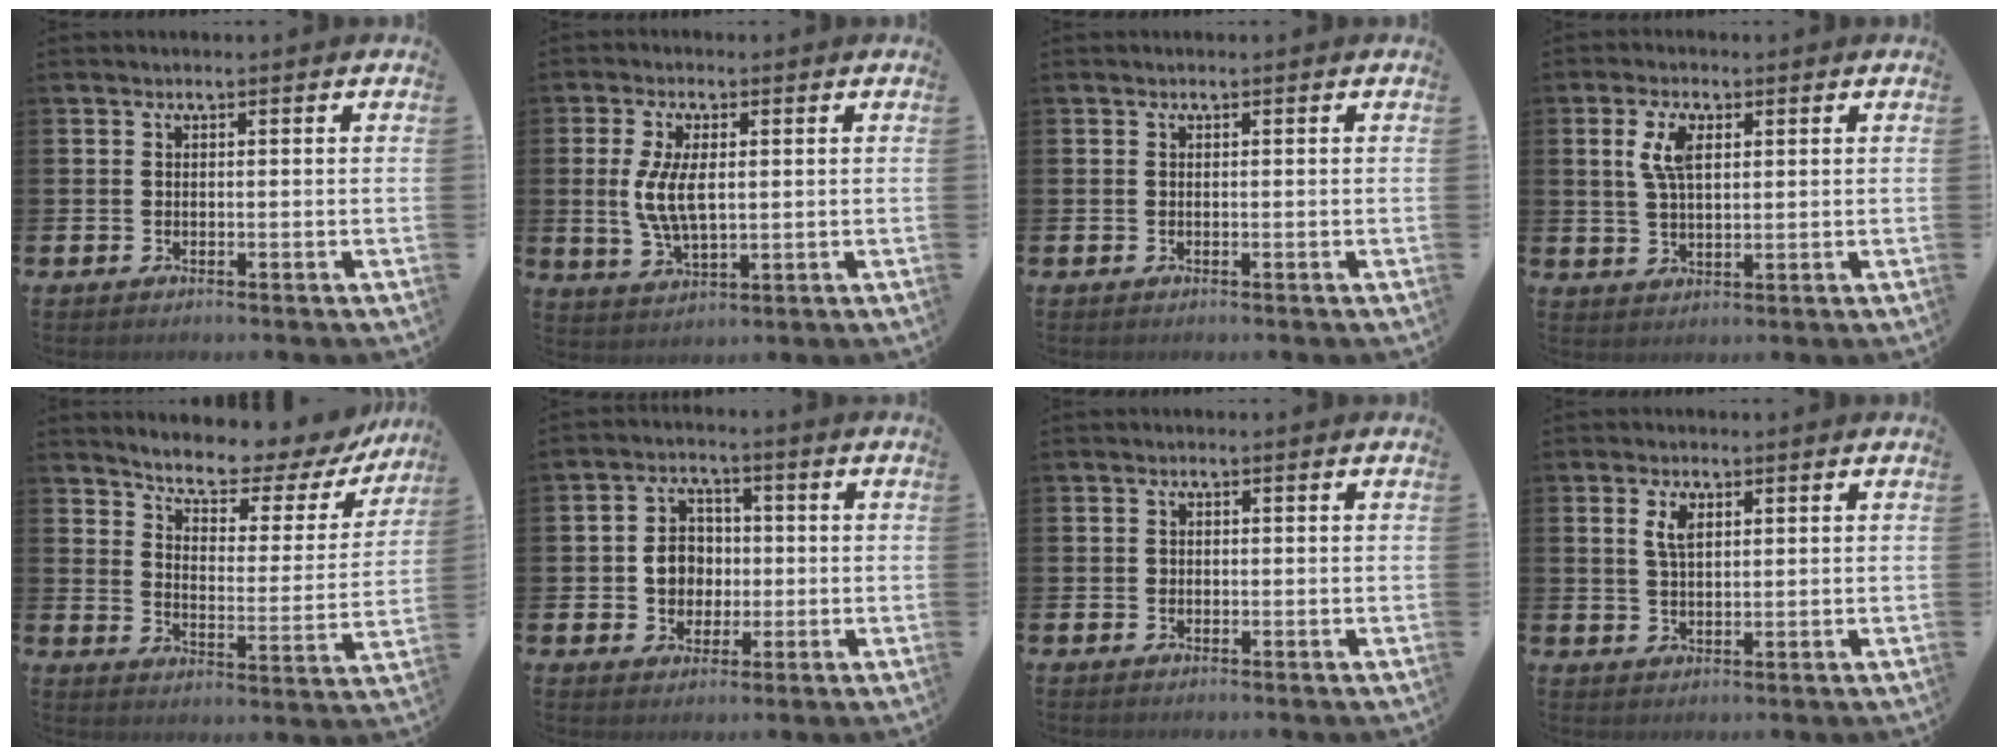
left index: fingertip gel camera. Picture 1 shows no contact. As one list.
[{"total": 6.6, "force": [1.0, 3.1, 5.7], "torque": [-0.102, 0.006, 0.017]}, {"total": 0.0}, {"total": 4.9, "force": [2.2, 2.2, 3.8], "torque": [-0.058, -0.001, 0.033]}, {"total": 6.9, "force": [6.3, 1.7, 2.4], "torque": [-0.074, -0.048, 0.104]}, {"total": 5.4, "force": [-0.1, 4.8, 2.5], "torque": [-0.045, 0.009, -0.008]}, {"total": 0.8, "force": [-0.1, 0.7, 0.2], "torque": [-0.004, 0.006, -0.004]}, {"total": 3.0, "force": [1.7, 1.4, 1.9], "torque": [-0.019, -0.005, 0.026]}]